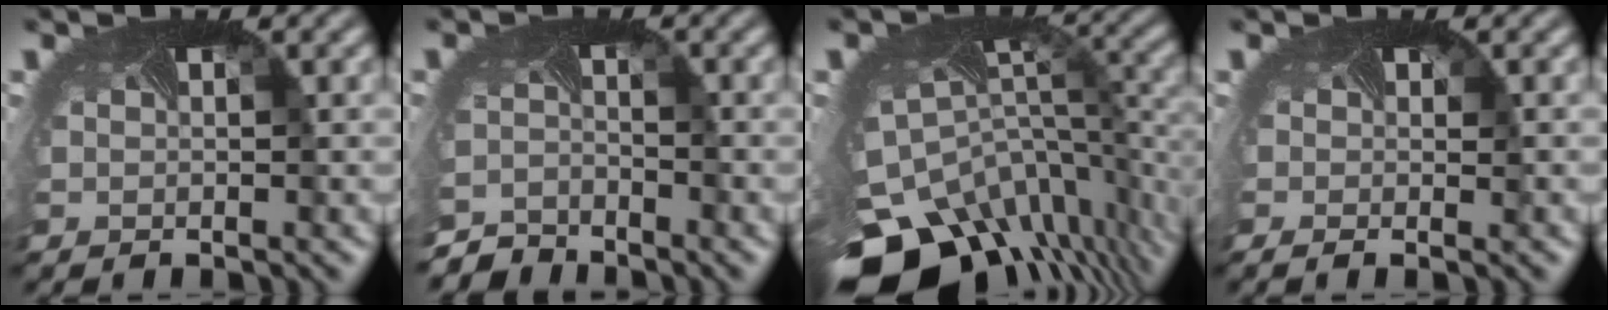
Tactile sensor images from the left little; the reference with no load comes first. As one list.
[{"total": 3.8, "force": [-3.6, 0.4, -1.1], "torque": [-0.001, -0.021, -0.070]}, {"total": 12.4, "force": [-7.0, 7.3, 7.3], "torque": [-0.202, -0.050, -0.091]}, {"total": 1.4, "force": [-0.5, 0.5, 1.2], "torque": [-0.025, -0.008, -0.010]}]